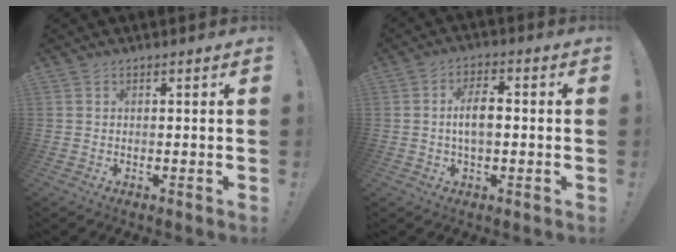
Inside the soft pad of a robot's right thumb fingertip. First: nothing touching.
{"total": 7.1, "force": [-0.3, 3.2, 6.3], "torque": [-0.109, 0.003, -0.010]}